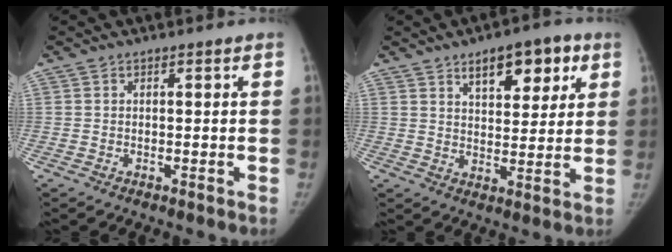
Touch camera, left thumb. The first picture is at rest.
{"total": 10.7, "force": [5.6, 5.2, 7.5], "torque": [-0.071, -0.021, 0.080]}